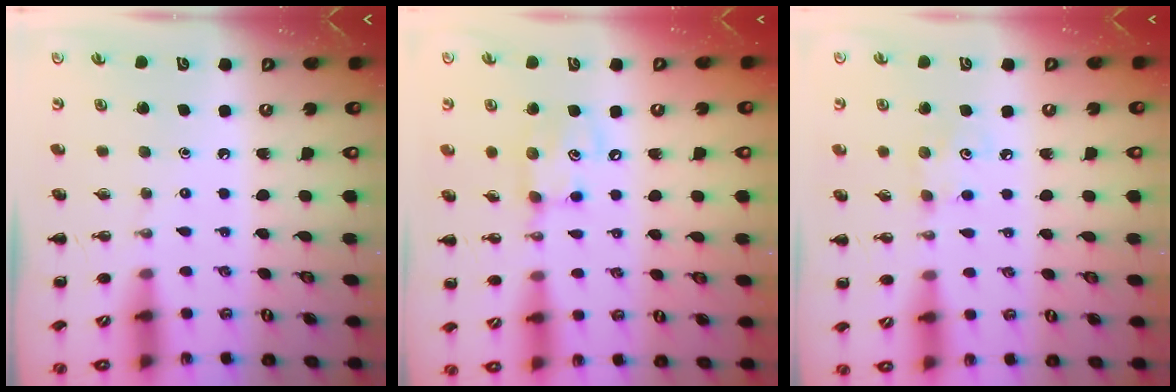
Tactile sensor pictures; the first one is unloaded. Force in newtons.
{"total": 7.9, "press": 7.8, "slide": 1.1}
{"total": 4.2, "press": 4.0, "slide": 1.0}